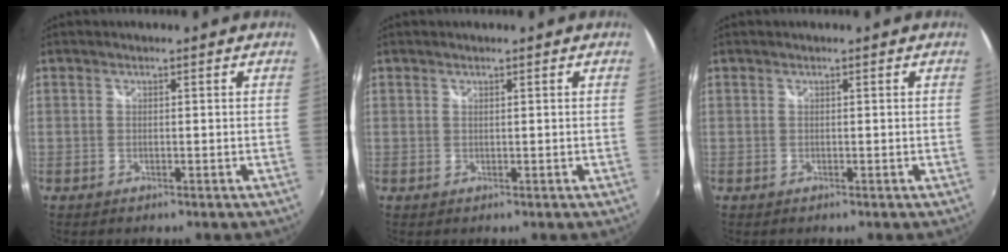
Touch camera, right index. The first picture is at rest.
{"total": 0.0}
{"total": 0.0}